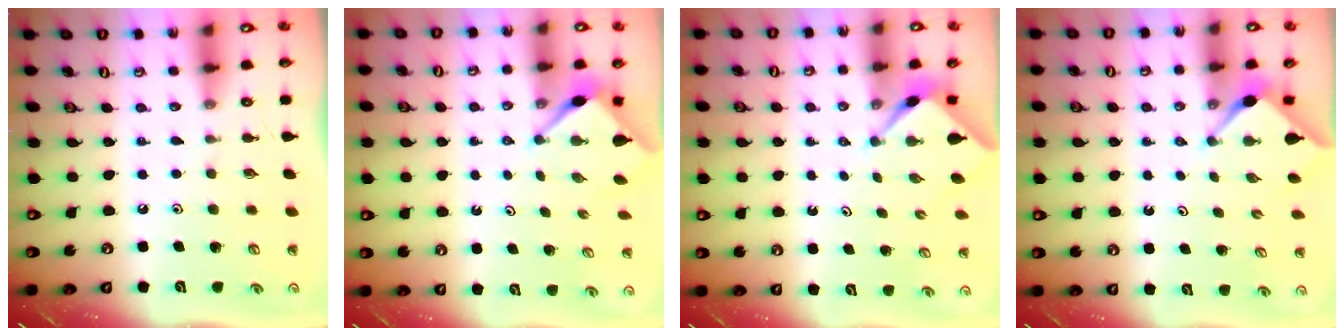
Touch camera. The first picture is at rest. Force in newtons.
{"total": 3.0, "press": 2.9, "slide": 0.3}
{"total": 2.3, "press": 2.2, "slide": 0.3}
{"total": 2.9, "press": 2.9, "slide": 0.3}